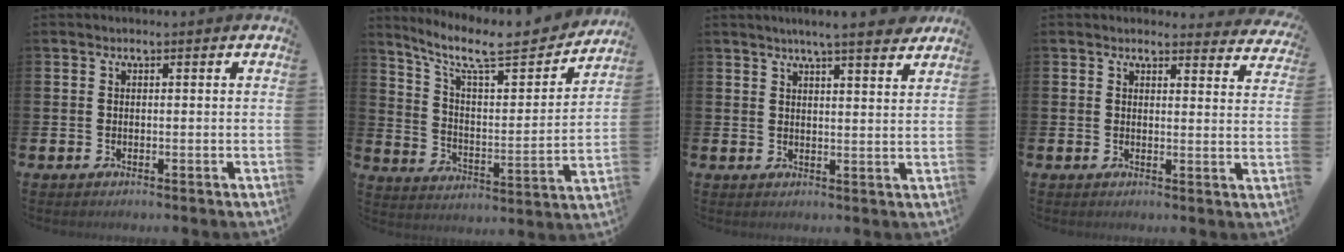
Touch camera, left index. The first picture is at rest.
{"total": 9.9, "force": [8.4, 2.2, 4.7], "torque": [-0.116, -0.060, 0.139]}
{"total": 5.5, "force": [5.1, -0.3, 2.1], "torque": [-0.032, -0.027, 0.084]}
{"total": 2.8, "force": [2.8, 0.4, 0.1], "torque": [0.001, -0.018, 0.048]}